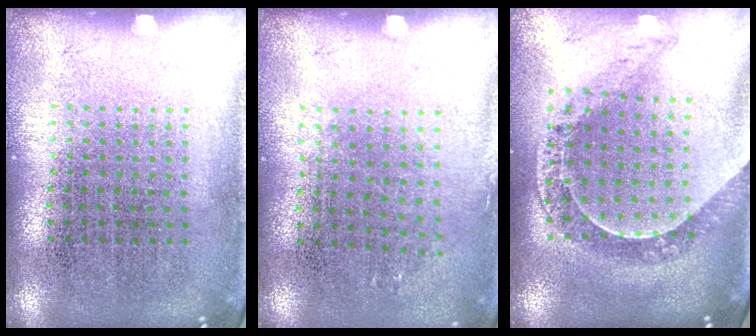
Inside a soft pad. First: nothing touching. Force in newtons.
{"total": 0.8, "press": 0.6, "slide": 0.5}
{"total": 1.2, "press": 1.1, "slide": 0.2}